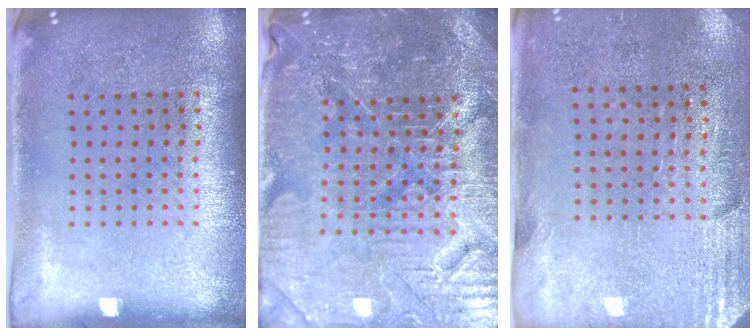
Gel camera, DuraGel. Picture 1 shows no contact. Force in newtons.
{"total": 5.2, "press": 5.0, "slide": 1.4}
{"total": 2.7, "press": 2.4, "slide": 1.4}